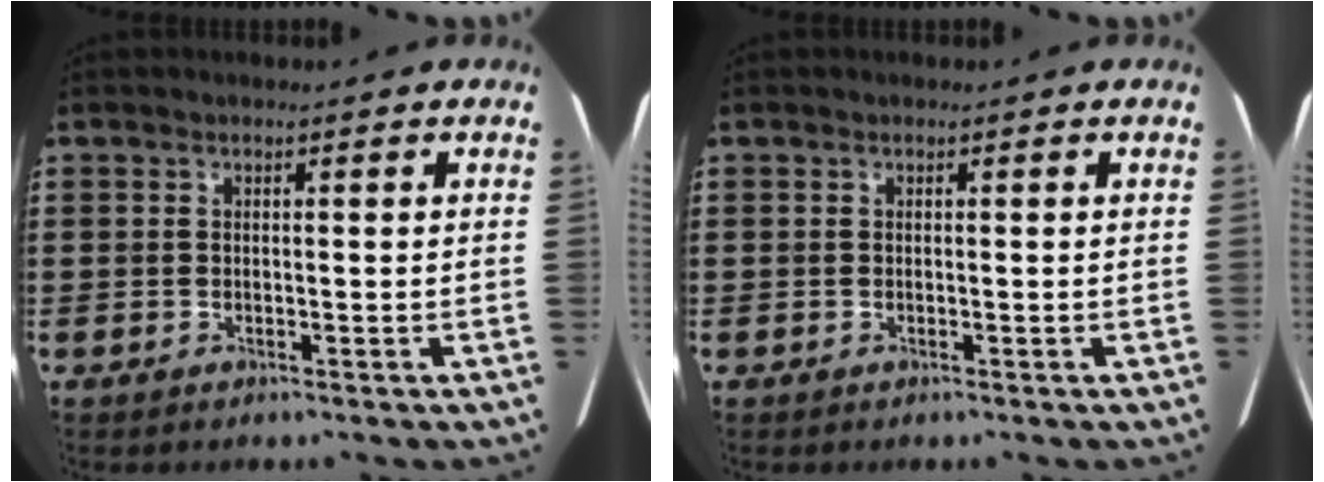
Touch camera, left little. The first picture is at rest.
{"total": 0.0}